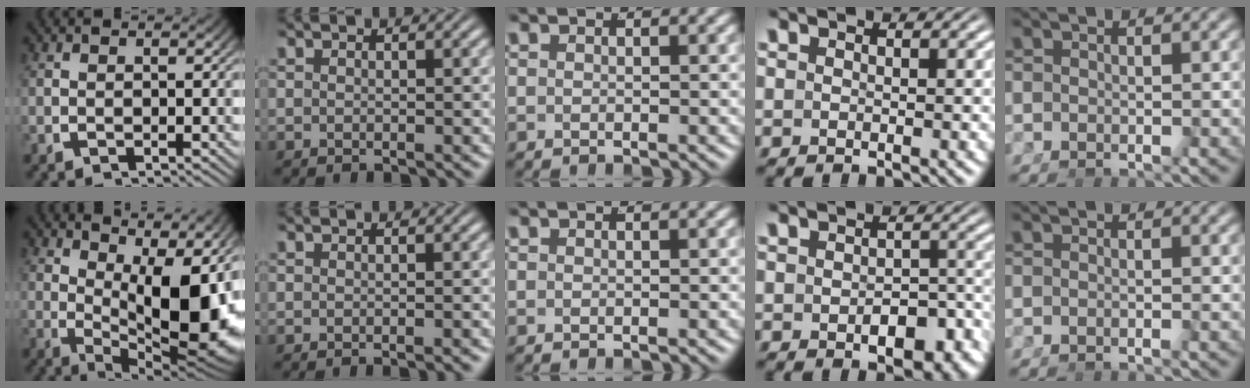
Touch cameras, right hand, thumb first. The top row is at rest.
{"thumb": {"total": 14.9, "force": [-0.5, 7.7, 12.7], "torque": [-0.201, -0.047, 0.023]}, "index": {"total": 0.8, "force": [-0.7, -0.2, 0.4], "torque": [-0.001, 0.003, -0.012]}, "ring": {"total": 4.3, "force": [-2.3, 2.1, 3.1], "torque": [-0.034, -0.011, -0.027]}}